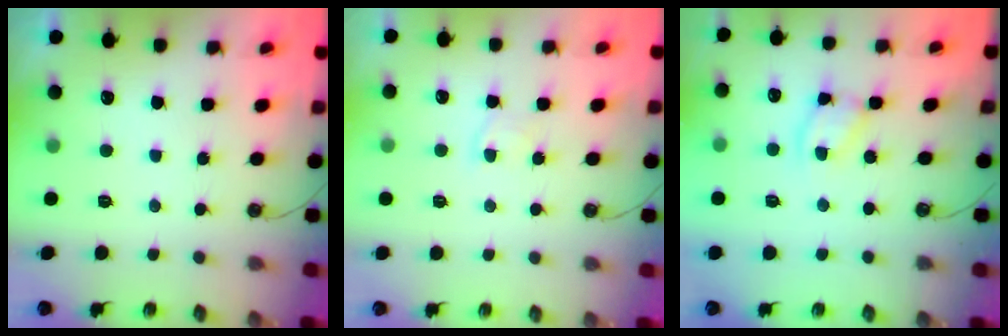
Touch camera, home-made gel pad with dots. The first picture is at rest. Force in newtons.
{"total": 2.8, "press": 2.8, "slide": 0.4}
{"total": 5.3, "press": 5.3, "slide": 0.3}